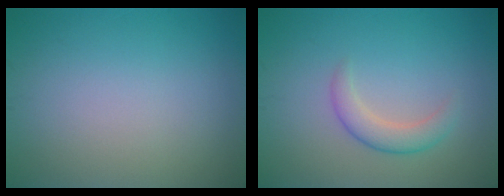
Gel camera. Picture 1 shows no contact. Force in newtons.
{"total": 2.4, "press": 2.4, "slide": 0.2}